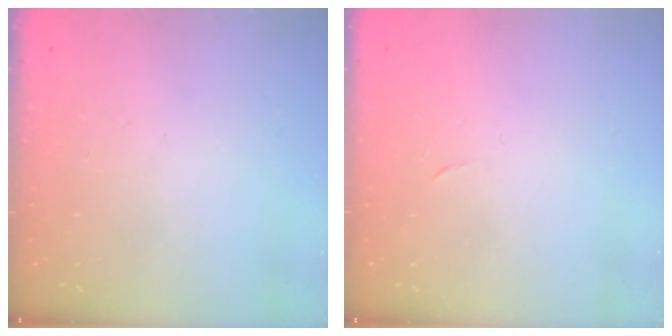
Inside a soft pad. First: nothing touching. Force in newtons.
{"total": 2.3, "press": 2.3, "slide": 0.4}